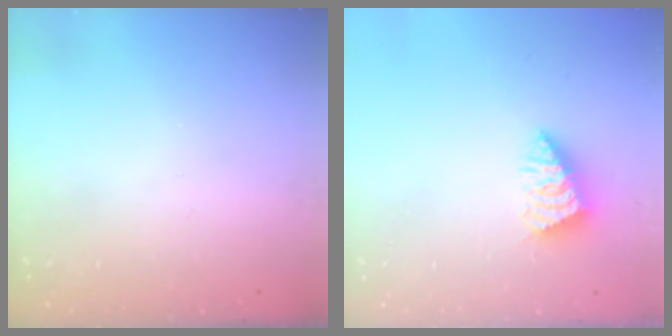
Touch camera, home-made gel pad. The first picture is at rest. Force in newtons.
{"total": 2.1, "press": 2.1, "slide": 0.3}